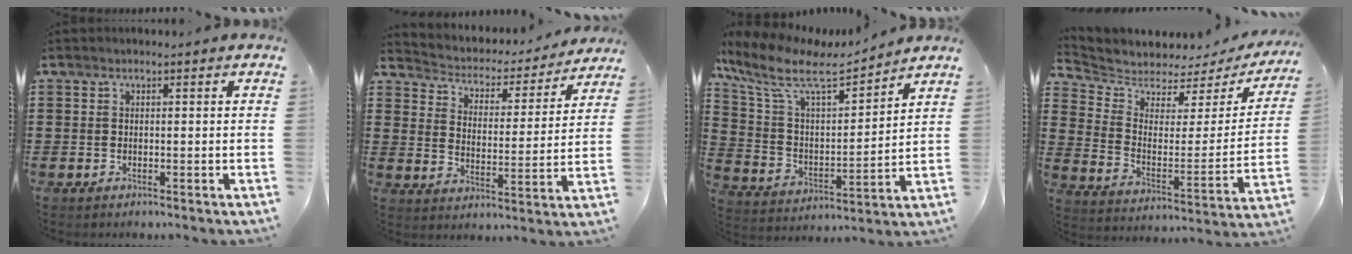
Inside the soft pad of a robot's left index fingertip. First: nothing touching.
{"total": 2.7, "force": [2.6, 0.8, -0.1], "torque": [-0.021, -0.029, 0.034]}
{"total": 10.0, "force": [7.9, 2.8, 5.5], "torque": [-0.139, -0.041, 0.135]}
{"total": 4.6, "force": [4.2, 1.8, 0.2], "torque": [-0.041, -0.038, 0.069]}